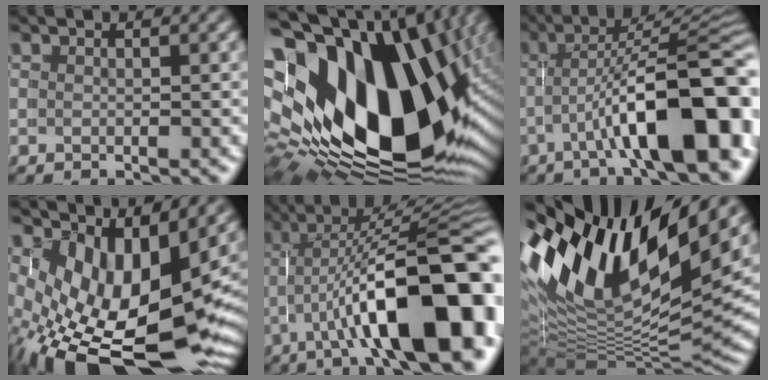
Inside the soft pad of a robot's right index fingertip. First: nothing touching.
{"total": 28.4, "force": [-1.1, 18.6, 21.4], "torque": [-0.366, -0.046, -0.005]}
{"total": 11.4, "force": [-2.9, 4.2, 10.1], "torque": [-0.158, -0.022, -0.035]}
{"total": 13.8, "force": [-4.0, 7.5, 10.9], "torque": [-0.211, -0.075, -0.032]}
{"total": 15.0, "force": [-2.7, 5.7, 13.6], "torque": [-0.214, -0.025, -0.030]}
{"total": 19.4, "force": [4.8, 12.0, 14.4], "torque": [-0.264, 0.003, 0.068]}